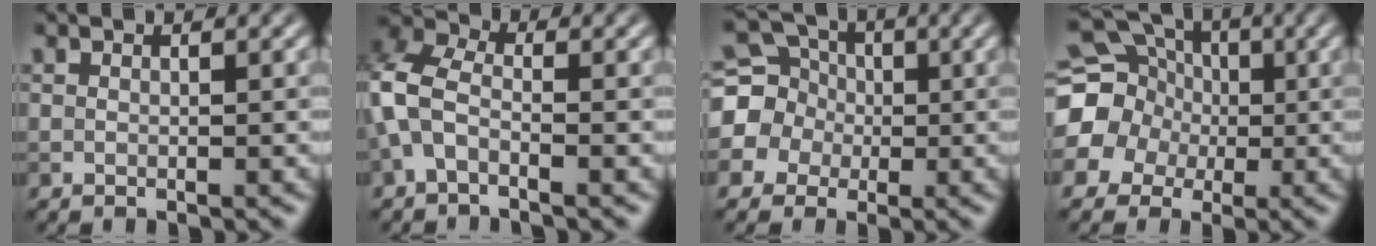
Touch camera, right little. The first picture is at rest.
{"total": 4.7, "force": [-1.1, 2.8, 3.6], "torque": [-0.094, 0.012, -0.037]}
{"total": 6.1, "force": [0.3, 5.8, 1.9], "torque": [-0.044, 0.020, -0.027]}
{"total": 14.3, "force": [0.3, 13.4, 4.9], "torque": [-0.142, 0.012, -0.035]}